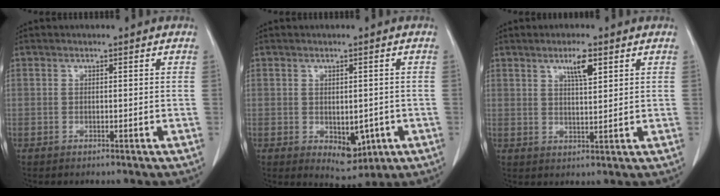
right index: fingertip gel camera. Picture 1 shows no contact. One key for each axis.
{"total": 5.2, "fx": -1.4, "fy": 3.0, "fz": 4.0, "tx": -0.046, "ty": -0.008, "tz": -0.005}
{"total": 4.1, "fx": 2.3, "fy": 0.7, "fz": 3.3, "tx": -0.058, "ty": -0.001, "tz": 0.040}